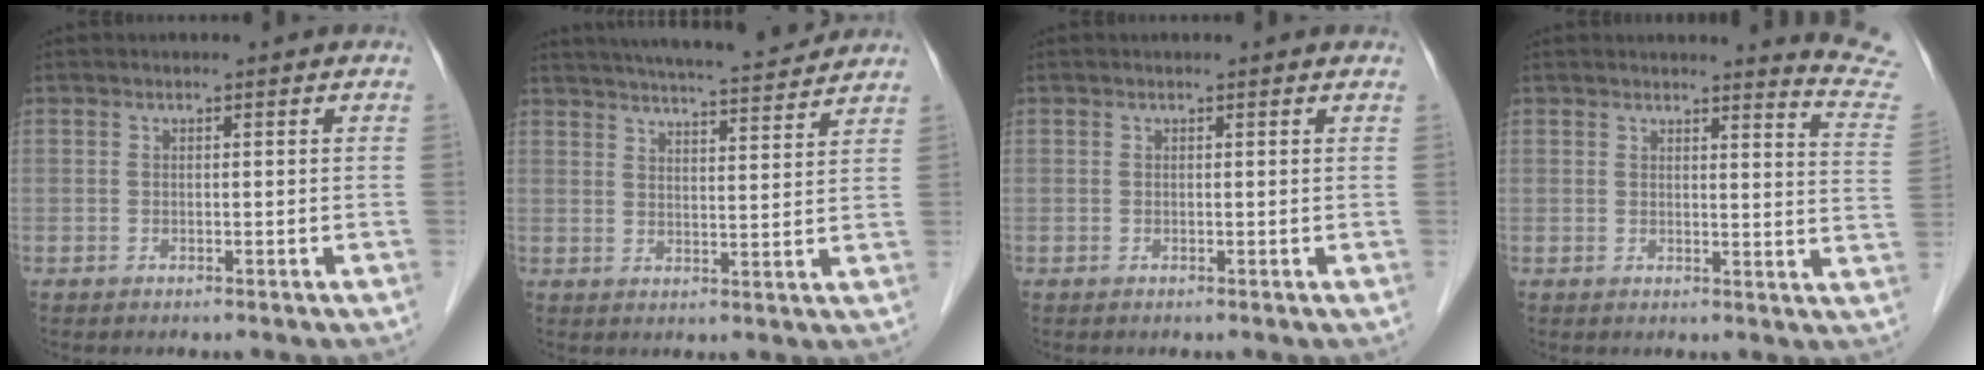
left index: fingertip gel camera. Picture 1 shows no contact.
{"total": 15.1, "force": [13.9, 1.1, 5.8], "torque": [-0.096, 0.012, 0.193]}
{"total": 1.0, "force": [0.9, 0.3, 0.2], "torque": [-0.013, 0.007, 0.006]}
{"total": 8.9, "force": [8.8, -1.1, 0.3], "torque": [-0.001, -0.098, 0.075]}